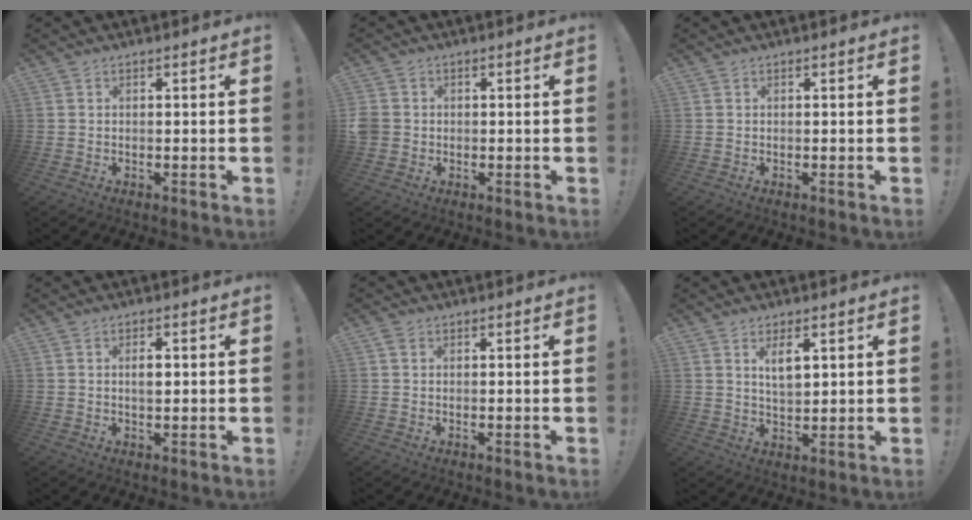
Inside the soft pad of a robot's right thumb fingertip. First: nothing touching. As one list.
[{"total": 3.7, "force": [-0.4, 3.4, 1.5], "torque": [-0.038, 0.010, -0.004]}, {"total": 0.0}, {"total": 2.7, "force": [0.1, 1.3, 2.4], "torque": [-0.039, 0.003, -0.002]}, {"total": 1.2, "force": [0.5, 0.9, 0.5], "torque": [-0.004, 0.001, 0.009]}, {"total": 5.7, "force": [2.4, 2.5, 4.5], "torque": [-0.077, -0.007, 0.041]}]